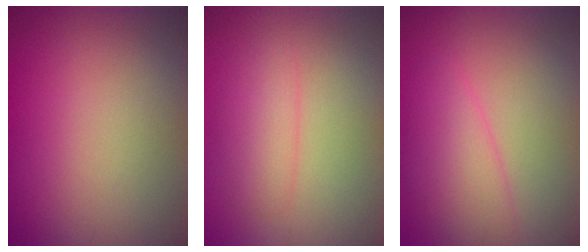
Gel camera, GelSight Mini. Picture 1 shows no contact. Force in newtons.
{"total": 2.2, "press": 2.2, "slide": 0.1}
{"total": 3.3, "press": 3.3, "slide": 0.2}